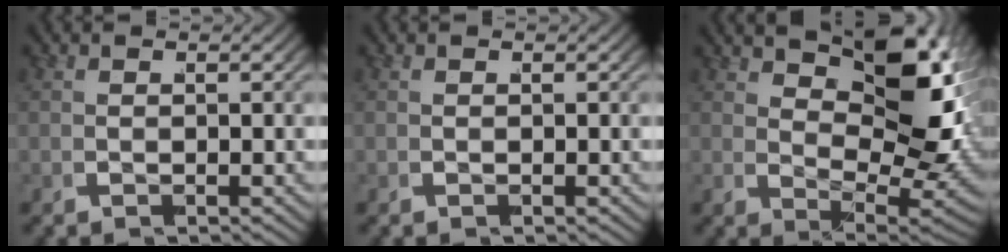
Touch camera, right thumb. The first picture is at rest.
{"total": 0.0}
{"total": 14.0, "force": [3.7, 7.0, 11.6], "torque": [-0.162, -0.020, 0.067]}